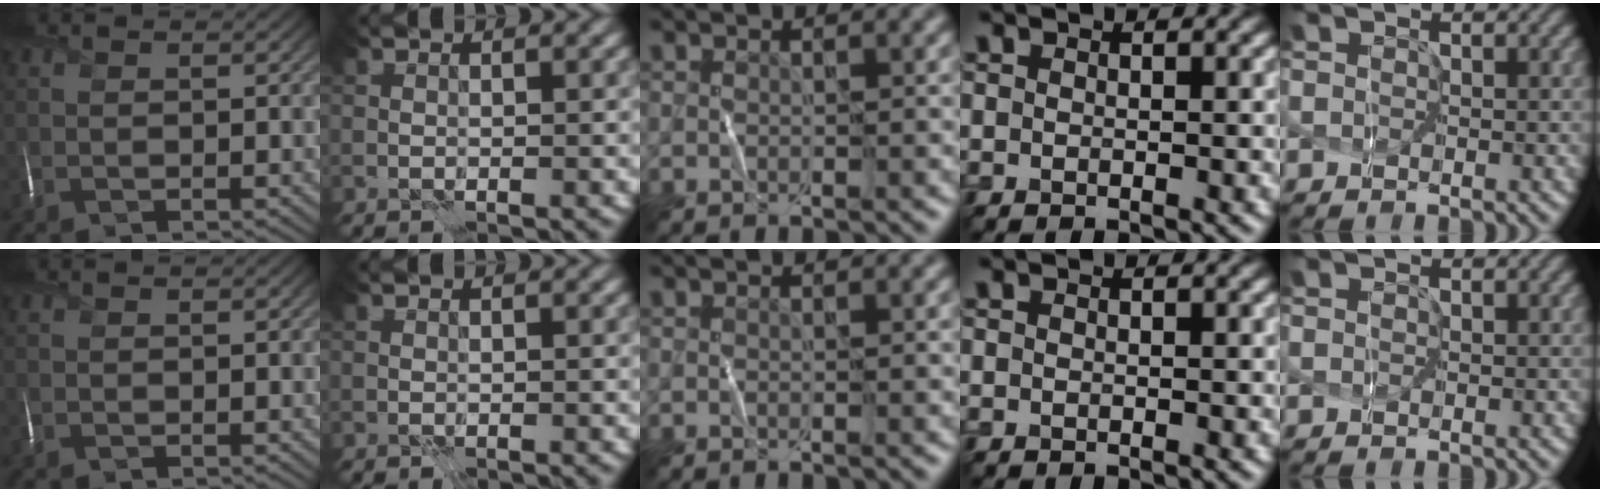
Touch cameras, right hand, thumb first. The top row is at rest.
{}